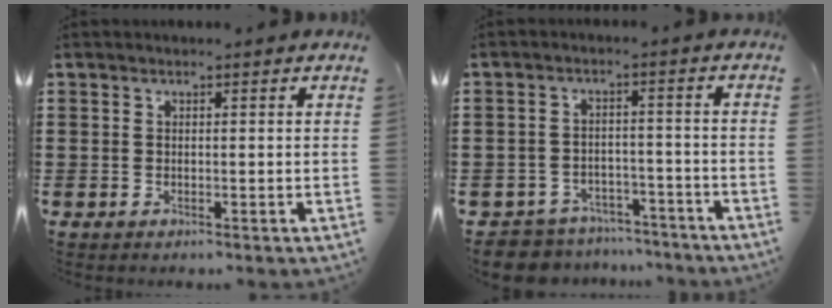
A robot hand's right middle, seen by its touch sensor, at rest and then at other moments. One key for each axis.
{"total": 5.1, "fx": -5.0, "fy": 1.0, "fz": -0.2, "tx": -0.007, "ty": 0.011, "tz": -0.104}